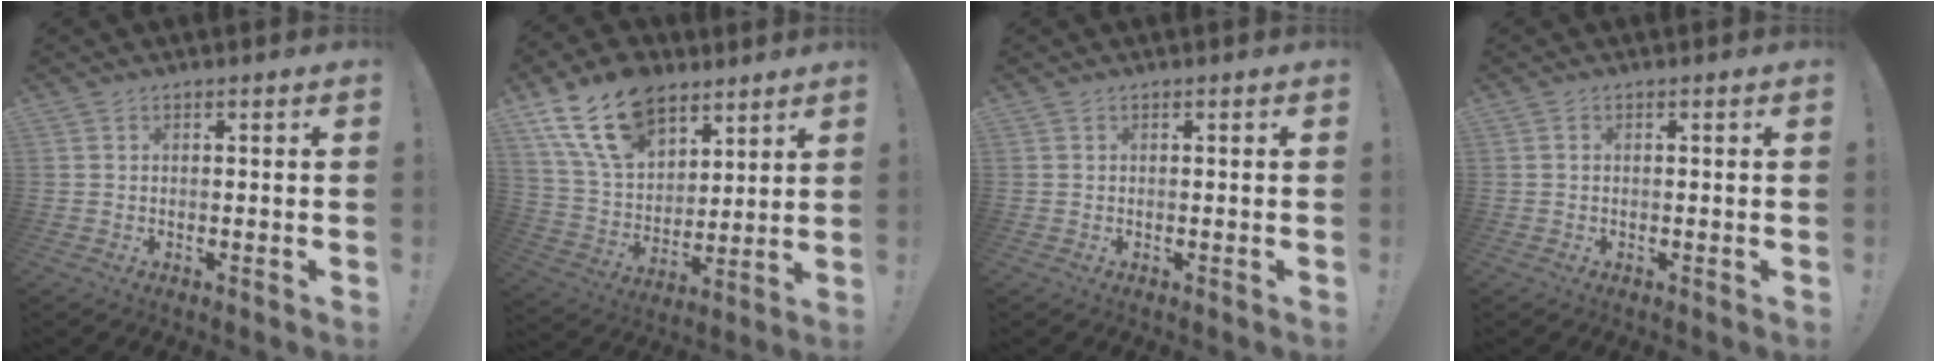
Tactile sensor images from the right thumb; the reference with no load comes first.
{"total": 18.5, "force": [11.2, 11.5, 9.2], "torque": [-0.168, -0.061, 0.208]}
{"total": 0.0}
{"total": 0.0}